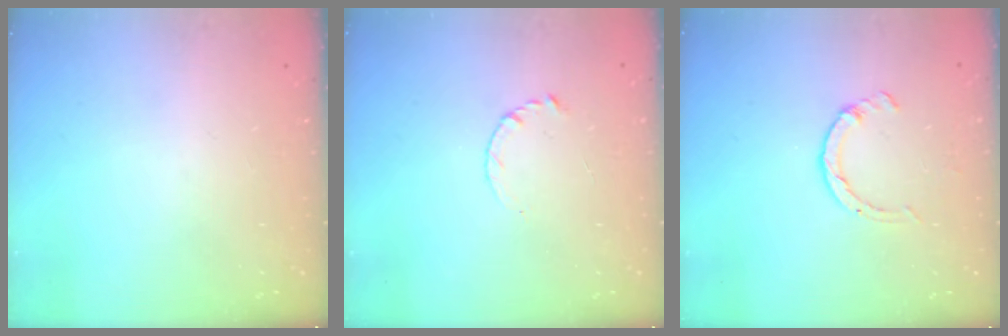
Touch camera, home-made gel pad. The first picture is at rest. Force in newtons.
{"total": 3.9, "press": 3.9, "slide": 0.5}
{"total": 2.6, "press": 2.6, "slide": 0.4}